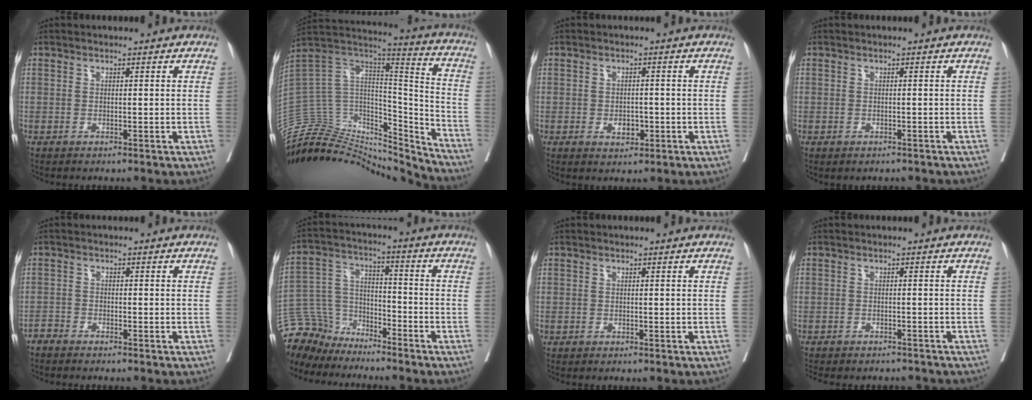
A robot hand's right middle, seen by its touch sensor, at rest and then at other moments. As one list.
[{"total": 27.5, "force": [-26.0, 7.2, 5.5], "torque": [-0.127, 0.041, -0.412]}, {"total": 2.7, "force": [-0.9, 1.8, 1.9], "torque": [-0.024, 0.003, -0.007]}, {"total": 1.0, "force": [-0.8, 0.6, 0.2], "torque": [-0.006, 0.000, -0.011]}, {"total": 1.5, "force": [-1.5, 0.1, 0.1], "torque": [0.002, 0.000, -0.032]}, {"total": 9.9, "force": [-9.1, 3.7, -0.5], "torque": [0.001, 0.030, -0.182]}, {"total": 0.0}, {"total": 7.8, "force": [-7.1, 2.5, 2.2], "torque": [-0.033, -0.003, -0.088]}]